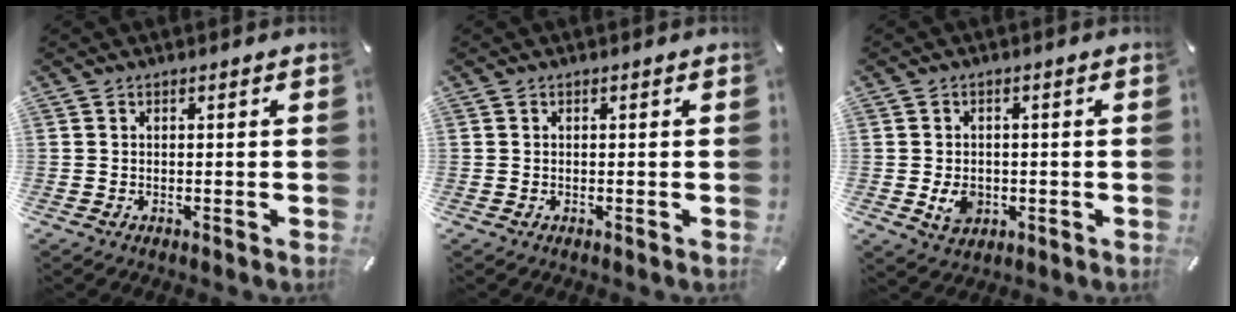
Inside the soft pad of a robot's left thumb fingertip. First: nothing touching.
{"total": 0.0}
{"total": 5.3, "force": [-1.0, 4.3, 3.0], "torque": [-0.047, -0.003, -0.019]}